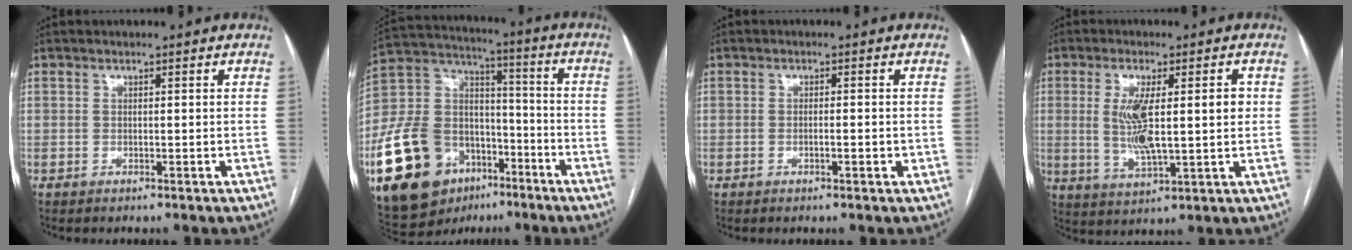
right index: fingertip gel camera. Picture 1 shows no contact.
{"total": 20.4, "force": [-10.1, 13.5, 11.6], "torque": [-0.234, 0.048, -0.168]}
{"total": 1.8, "force": [-0.6, 0.3, 1.6], "torque": [-0.029, 0.001, -0.010]}
{"total": 9.6, "force": [0.9, 2.4, 9.3], "torque": [-0.171, 0.006, 0.020]}